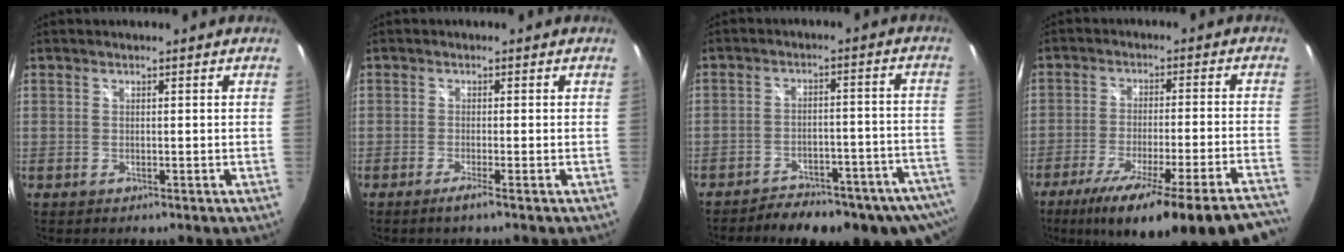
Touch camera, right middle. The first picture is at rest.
{"total": 2.1, "force": [-1.4, -0.7, 1.4], "torque": [-0.030, -0.005, -0.028]}
{"total": 21.8, "force": [-18.4, 6.3, 9.7], "torque": [-0.148, -0.009, -0.216]}
{"total": 26.4, "force": [-22.1, 0.3, 14.6], "torque": [-0.228, -0.078, -0.321]}